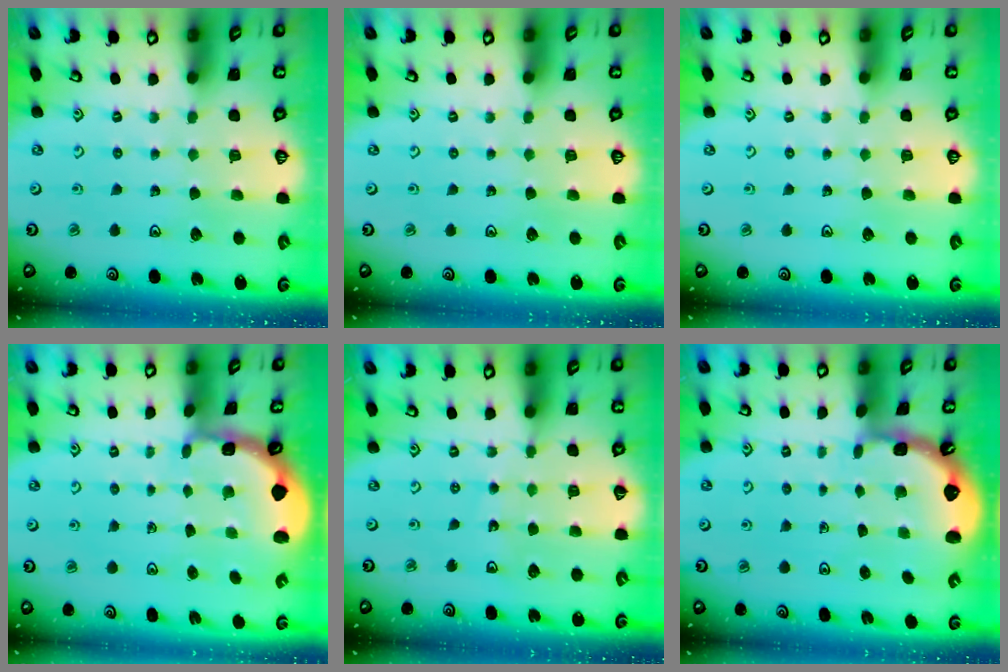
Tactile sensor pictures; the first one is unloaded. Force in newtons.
{"total": 0.0}
{"total": 0.0}
{"total": 2.0, "press": 2.0, "slide": 0.3}
{"total": 6.7, "press": 5.9, "slide": 3.1}
{"total": 1.3, "press": 1.2, "slide": 0.1}